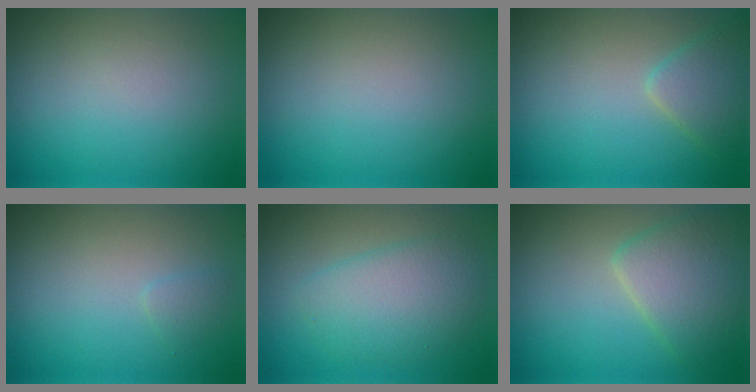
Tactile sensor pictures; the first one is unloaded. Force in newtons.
{"total": 0.0}
{"total": 2.7, "press": 2.7, "slide": 0.2}
{"total": 0.7, "press": 0.7, "slide": 0.0}
{"total": 4.4, "press": 4.4, "slide": 0.1}
{"total": 4.7, "press": 4.7, "slide": 0.1}